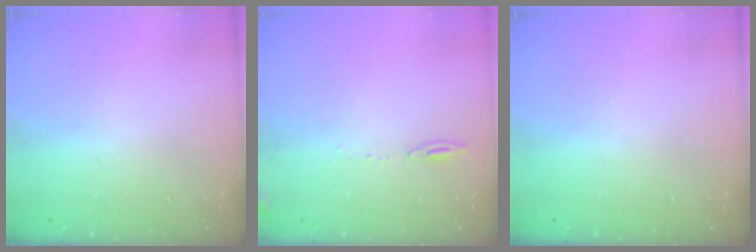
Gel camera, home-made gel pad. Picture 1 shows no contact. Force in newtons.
{"total": 6.3, "press": 5.7, "slide": 2.6}
{"total": 0.0}